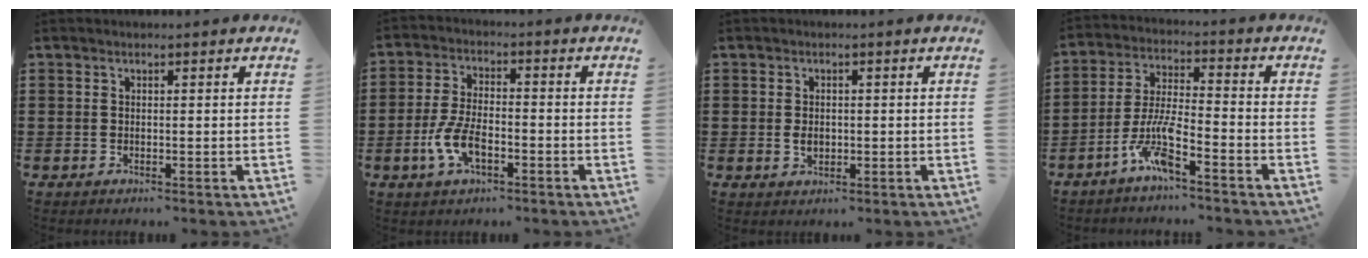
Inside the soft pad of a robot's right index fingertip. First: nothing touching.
{"total": 6.4, "force": [-2.5, 2.9, 5.2], "torque": [-0.127, -0.004, -0.055]}
{"total": 1.9, "force": [-0.1, 1.3, 1.4], "torque": [-0.028, 0.005, -0.002]}
{"total": 8.0, "force": [-5.4, 1.0, 5.9], "torque": [-0.138, -0.012, -0.105]}